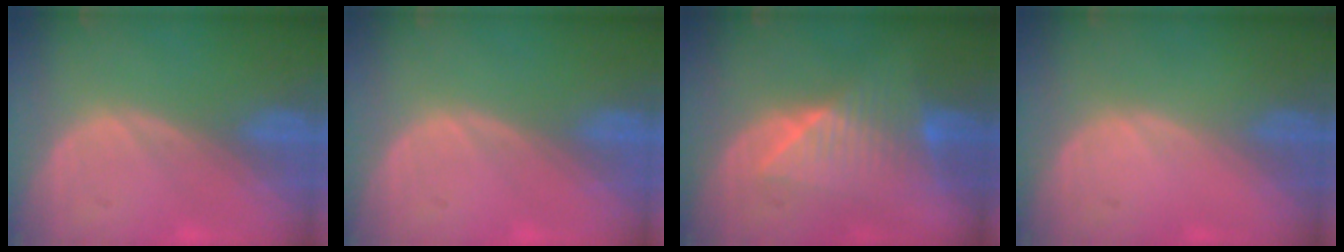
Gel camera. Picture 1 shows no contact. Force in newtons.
{"total": 0.0}
{"total": 7.4, "press": 7.2, "slide": 1.6}
{"total": 0.0}